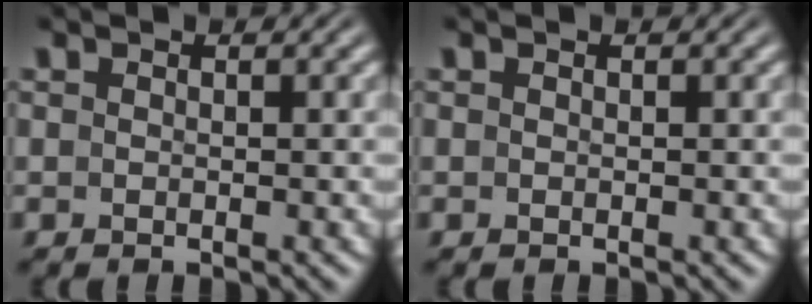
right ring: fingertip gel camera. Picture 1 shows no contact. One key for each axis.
{"total": 1.3, "fx": -0.3, "fy": -1.2, "fz": -0.4, "tx": 0.016, "ty": -0.012, "tz": 0.006}